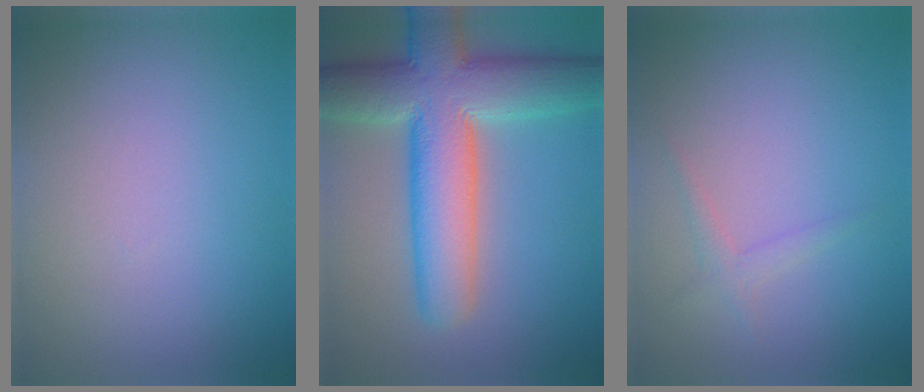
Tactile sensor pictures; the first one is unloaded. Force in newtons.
{"total": 11.1, "press": 11.0, "slide": 0.6}
{"total": 1.2, "press": 1.1, "slide": 0.1}